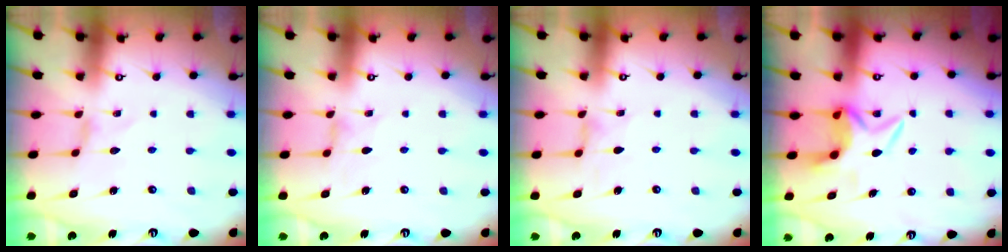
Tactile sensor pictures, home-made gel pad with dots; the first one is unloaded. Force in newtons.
{"total": 0.0}
{"total": 1.6, "press": 1.6, "slide": 0.1}
{"total": 5.8, "press": 5.8, "slide": 0.5}